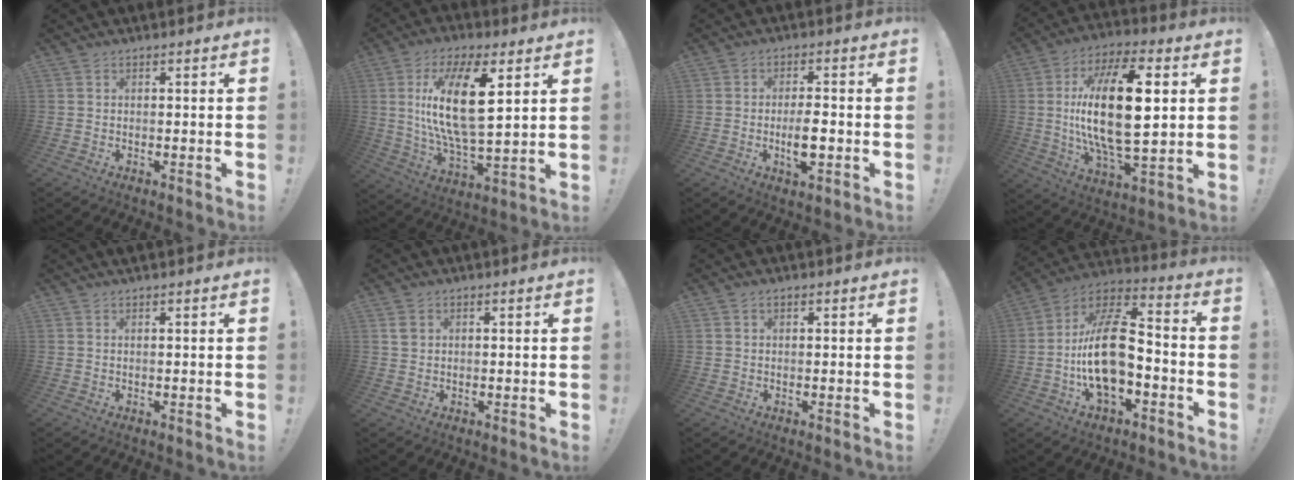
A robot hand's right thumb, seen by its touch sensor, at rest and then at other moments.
{"total": 19.5, "force": [5.4, 7.3, 17.3], "torque": [-0.331, -0.017, 0.078]}
{"total": 6.5, "force": [-1.7, 2.9, 5.6], "torque": [-0.099, -0.001, -0.031]}
{"total": 23.9, "force": [2.7, 10.0, 21.5], "torque": [-0.404, -0.005, 0.039]}
{"total": 1.0, "force": [0.8, -0.2, 0.5], "torque": [-0.009, -0.001, 0.013]}
{"total": 1.8, "force": [0.7, 1.5, 0.6], "torque": [-0.010, 0.004, 0.013]}
{"total": 0.9, "force": [0.5, 0.6, 0.5], "torque": [-0.008, 0.001, 0.008]}
{"total": 19.7, "force": [-3.7, 10.5, 16.2], "torque": [-0.299, 0.027, -0.061]}